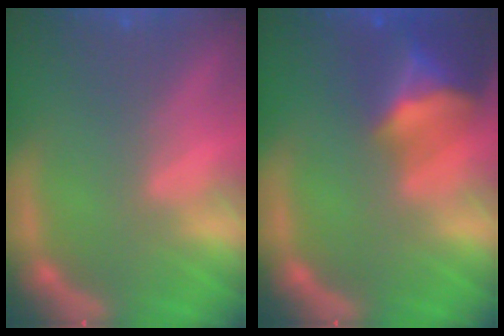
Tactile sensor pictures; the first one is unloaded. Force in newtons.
{"total": 7.5}